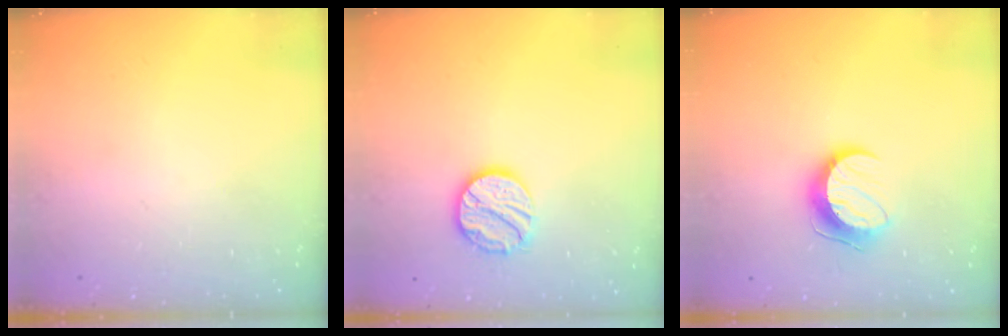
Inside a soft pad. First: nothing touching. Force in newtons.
{"total": 13.2, "press": 13.1, "slide": 1.0}
{"total": 9.7, "press": 9.7, "slide": 0.2}